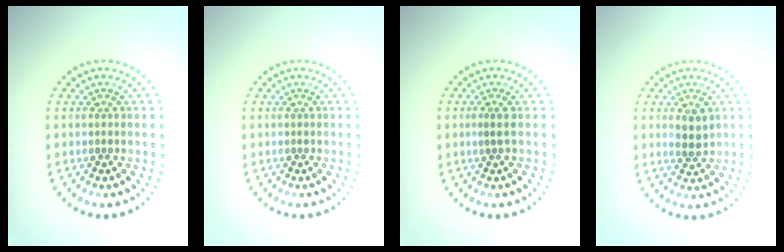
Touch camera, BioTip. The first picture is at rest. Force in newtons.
{"total": 0.0}
{"total": 0.8, "press": 0.4, "slide": 0.7}
{"total": 1.5, "press": 1.4, "slide": 0.6}